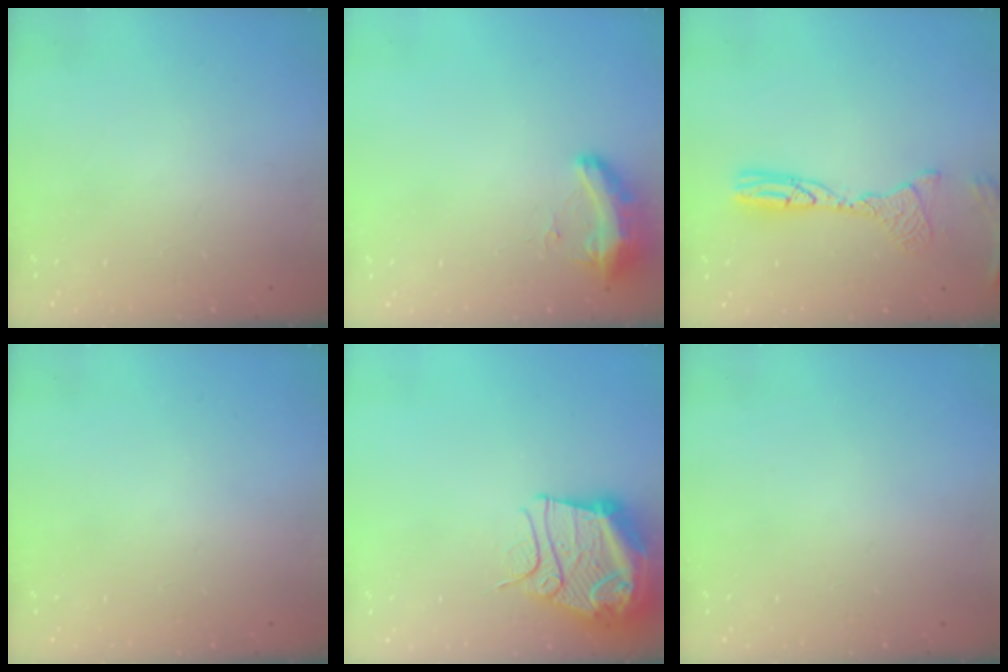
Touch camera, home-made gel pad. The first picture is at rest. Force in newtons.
{"total": 10.2, "press": 9.3, "slide": 4.2}
{"total": 11.9, "press": 11.6, "slide": 2.5}
{"total": 0.0}
{"total": 17.5, "press": 17.4, "slide": 1.9}
{"total": 12.1, "press": 3.1, "slide": 11.7}